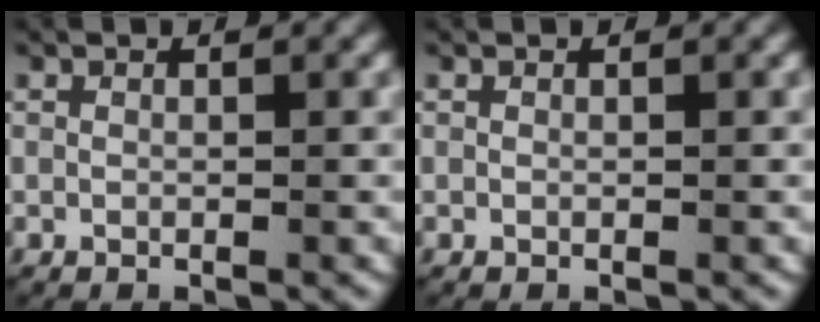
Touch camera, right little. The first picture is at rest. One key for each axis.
{"total": 0.0}